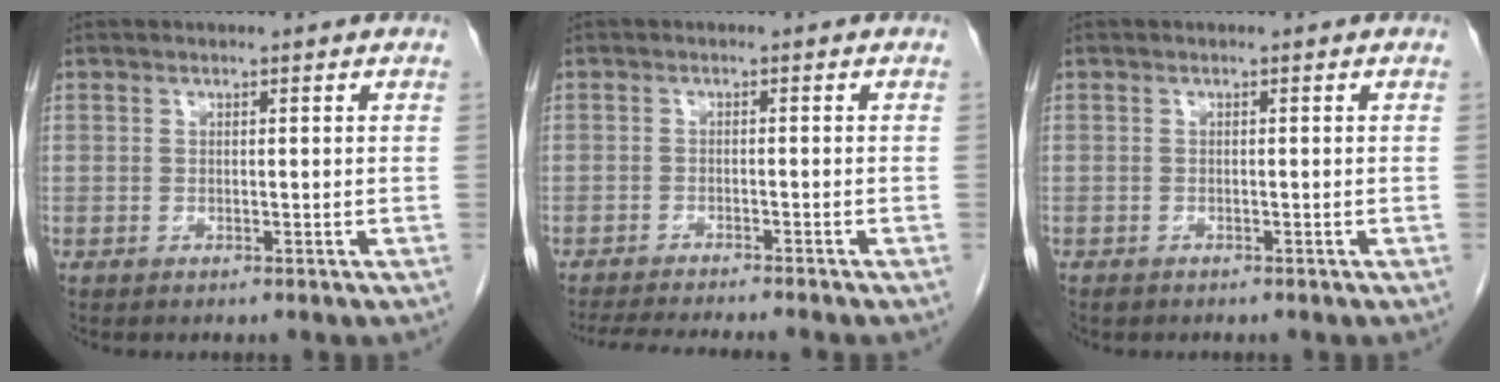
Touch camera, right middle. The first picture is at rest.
{"total": 8.7, "force": [-7.9, -0.2, 3.8], "torque": [-0.042, -0.015, -0.119]}
{"total": 0.5, "force": [-0.4, 0.3, 0.1], "torque": [-0.010, 0.001, -0.008]}